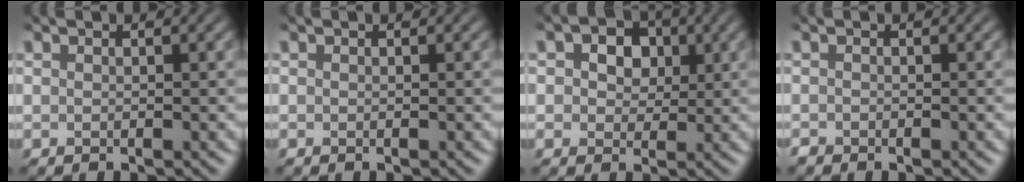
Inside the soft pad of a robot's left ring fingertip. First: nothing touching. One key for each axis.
{"total": 0.0}
{"total": 2.7, "fx": 0.2, "fy": 2.3, "fz": 1.3, "tx": -0.017, "ty": 0.011, "tz": -0.010}
{"total": 1.3, "fx": -1.2, "fy": -0.3, "fz": -0.3, "tx": -0.002, "ty": 0.002, "tz": -0.009}